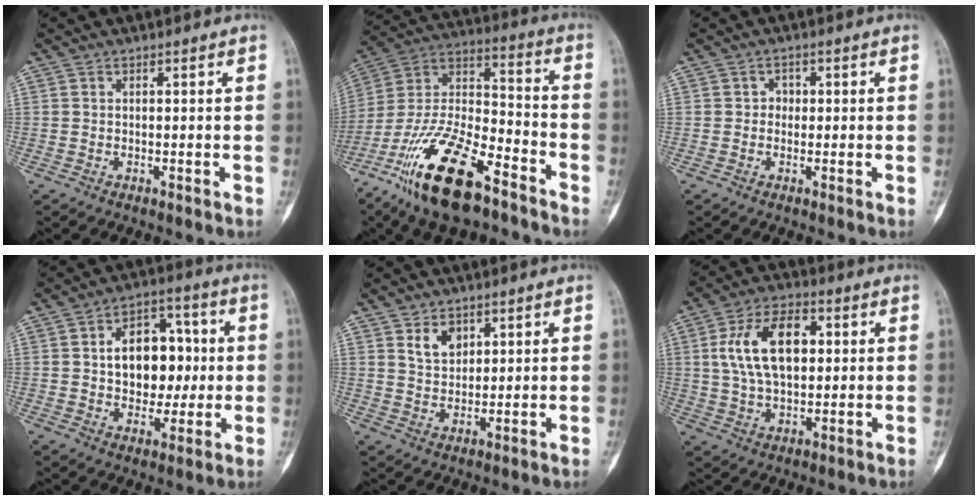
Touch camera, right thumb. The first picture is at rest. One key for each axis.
{"total": 23.0, "fx": -14.6, "fy": 8.7, "fz": 15.5, "tx": -0.313, "ty": 0.065, "tz": -0.267}
{"total": 1.9, "fx": -0.1, "fy": 1.8, "fz": 0.7, "tx": 0.010, "ty": 0.007, "tz": -0.006}
{"total": 13.9, "fx": 1.0, "fy": 9.8, "fz": 9.8, "tx": -0.097, "ty": 0.025, "tz": 0.017}
{"total": 5.0, "fx": 2.6, "fy": 3.5, "fz": 2.5, "tx": -0.019, "ty": -0.020, "tz": 0.050}
{"total": 14.2, "fx": 2.5, "fy": 8.5, "fz": 11.1, "tx": -0.180, "ty": 0.010, "tz": 0.043}